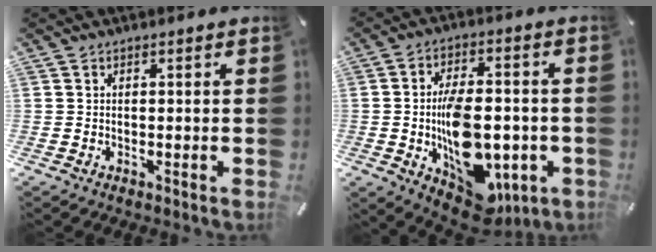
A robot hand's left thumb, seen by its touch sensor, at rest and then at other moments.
{"total": 16.0, "force": [-4.2, 9.2, 12.3], "torque": [-0.204, 0.016, -0.062]}